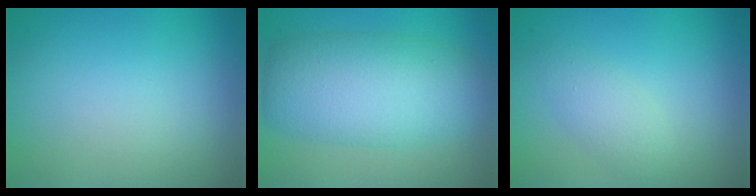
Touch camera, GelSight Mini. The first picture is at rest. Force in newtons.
{"total": 7.9, "press": 7.9, "slide": 0.4}
{"total": 2.0, "press": 2.0, "slide": 0.2}